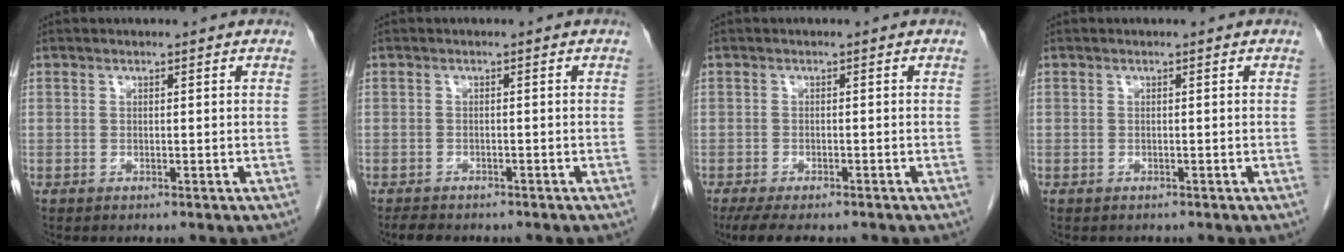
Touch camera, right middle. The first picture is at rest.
{"total": 3.8, "force": [-3.2, 1.3, 1.5], "torque": [-0.032, -0.010, -0.041]}
{"total": 7.5, "force": [-6.1, 1.9, 4.0], "torque": [-0.059, -0.014, -0.091]}
{"total": 0.7, "force": [-0.6, 0.3, 0.1], "torque": [-0.014, -0.002, -0.010]}